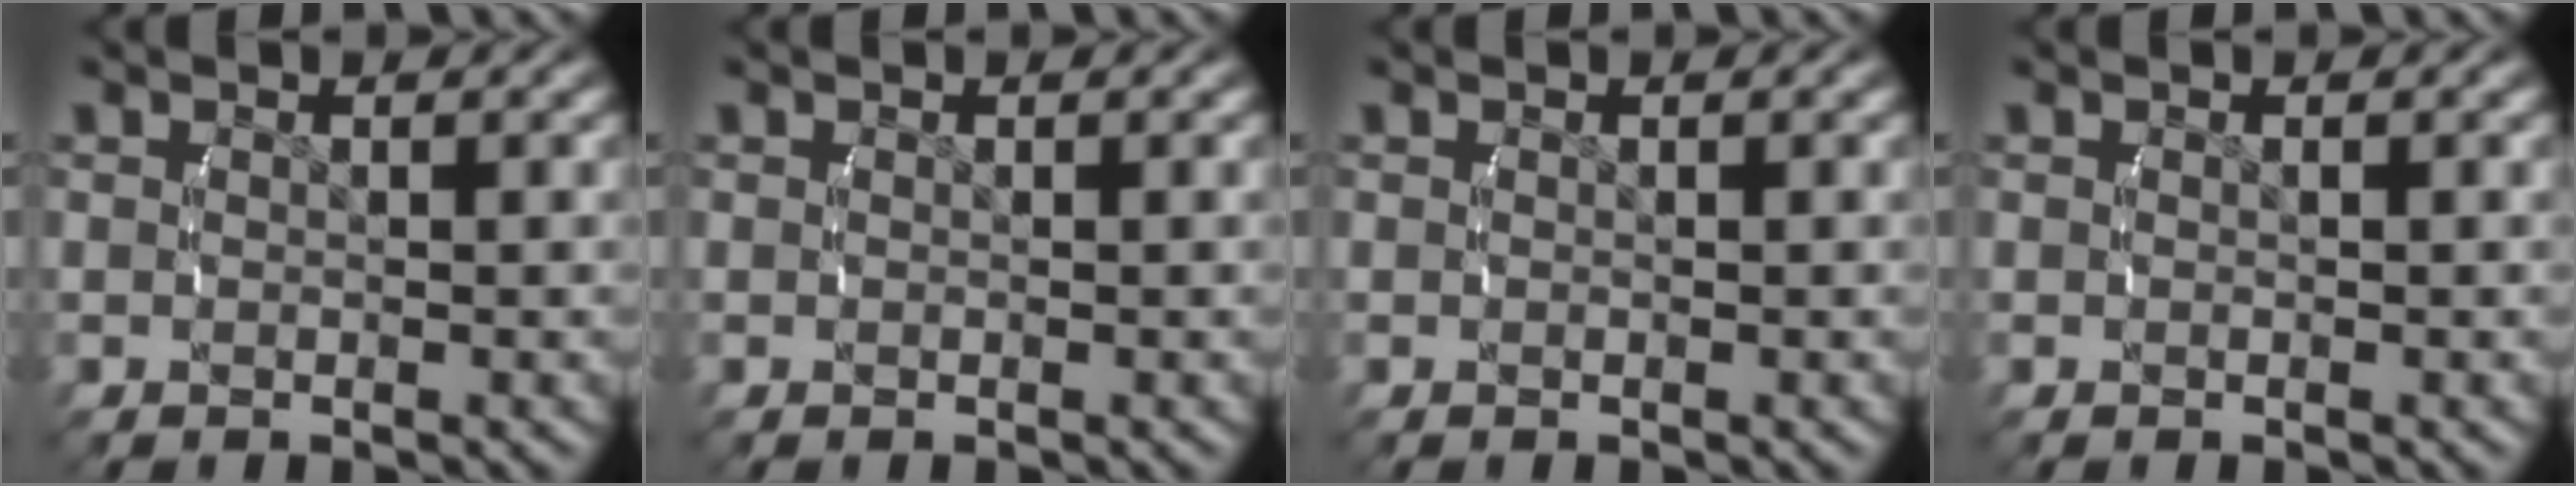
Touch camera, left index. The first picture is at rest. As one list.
[{"total": 0.0}, {"total": 0.0}, {"total": 0.0}]